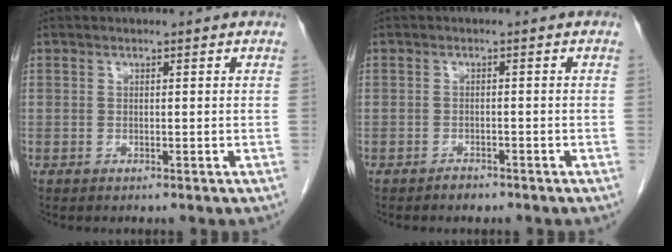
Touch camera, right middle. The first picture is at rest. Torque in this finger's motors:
{"motor_torque": [0.00, 0.00, -0.06, -0.01]}